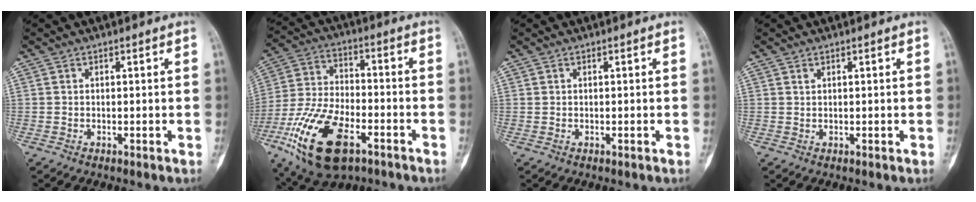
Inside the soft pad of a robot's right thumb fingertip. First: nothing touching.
{"total": 19.4, "force": [-9.1, 9.4, 14.3], "torque": [-0.274, 0.029, -0.157]}
{"total": 0.0}
{"total": 0.6, "force": [0.5, 0.3, 0.2], "torque": [0.006, 0.001, 0.009]}